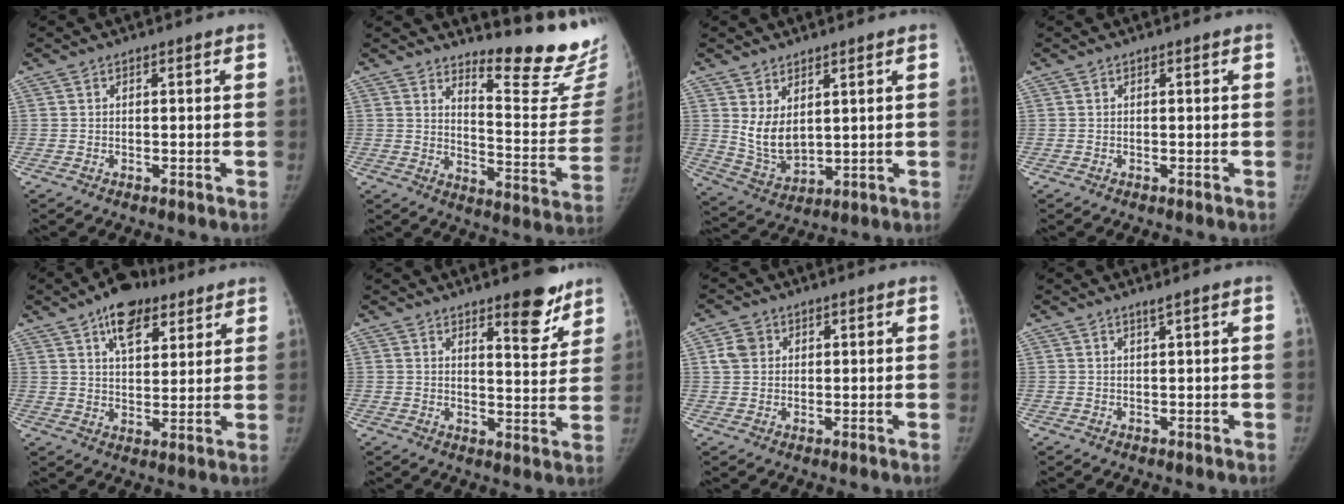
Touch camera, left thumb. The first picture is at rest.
{"total": 17.6, "force": [15.7, 2.8, 7.5], "torque": [-0.066, -0.187, 0.201]}
{"total": 7.8, "force": [2.8, 4.6, 5.6], "torque": [-0.089, -0.029, 0.073]}
{"total": 0.0}
{"total": 12.1, "force": [7.3, 6.2, 7.5], "torque": [-0.085, -0.025, 0.112]}
{"total": 8.9, "force": [6.3, 2.7, 5.6], "torque": [-0.046, -0.046, 0.088]}
{"total": 3.7, "force": [1.3, 3.1, 1.7], "torque": [-0.017, 0.001, 0.026]}
{"total": 1.1, "force": [0.8, -0.1, 0.7], "torque": [-0.013, -0.008, 0.017]}